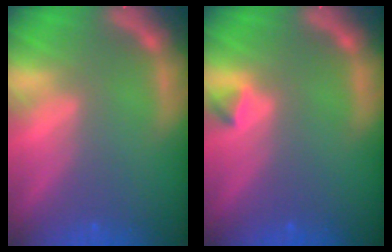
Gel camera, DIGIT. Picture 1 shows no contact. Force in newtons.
{"total": 0.9}